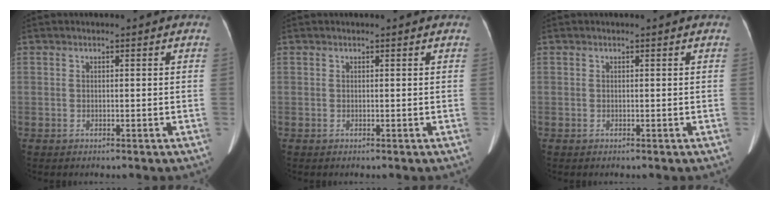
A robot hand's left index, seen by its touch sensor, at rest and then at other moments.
{"total": 0.0}
{"total": 0.0}